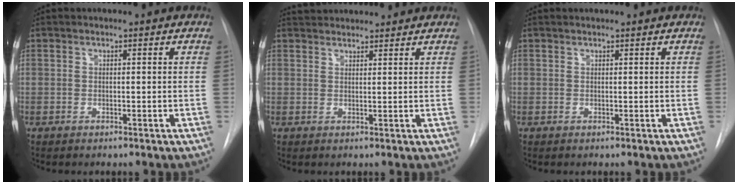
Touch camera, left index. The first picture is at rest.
{"total": 2.7, "force": [2.6, 0.4, 0.4], "torque": [-0.007, 0.027, 0.034]}
{"total": 1.2, "force": [1.1, -0.1, 0.3], "torque": [-0.004, 0.016, 0.023]}